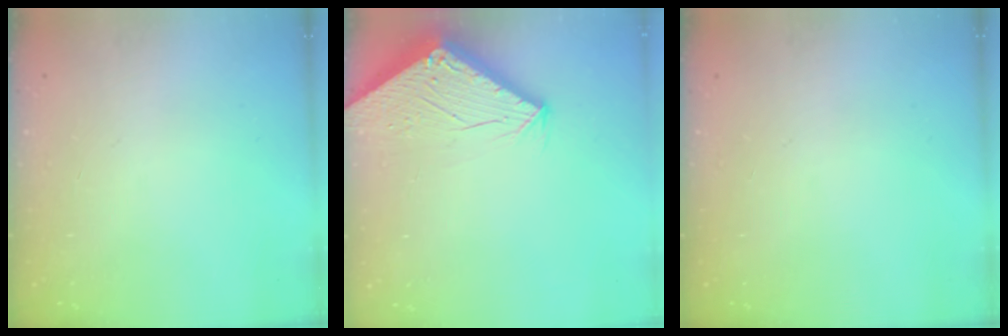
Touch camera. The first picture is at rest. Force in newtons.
{"total": 2.7, "press": 2.7, "slide": 0.1}
{"total": 0.0}